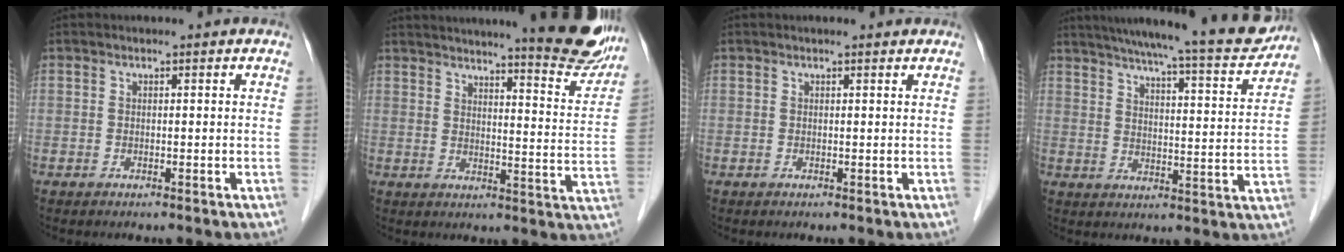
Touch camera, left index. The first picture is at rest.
{"total": 16.8, "force": [14.8, 1.0, 8.0], "torque": [-0.096, -0.048, 0.179]}
{"total": 1.4, "force": [1.2, 0.2, 0.7], "torque": [-0.011, 0.009, 0.016]}
{"total": 19.6, "force": [17.5, 1.5, 8.6], "torque": [-0.129, -0.023, 0.230]}